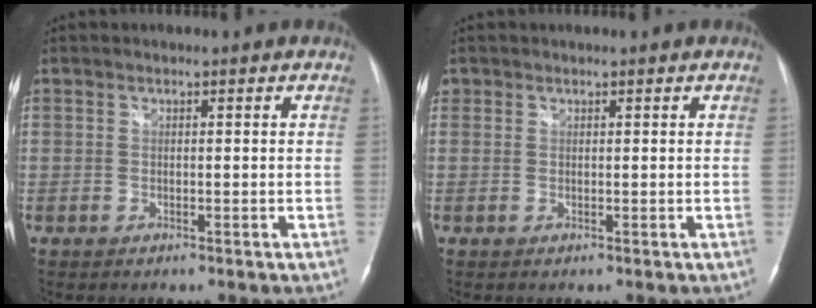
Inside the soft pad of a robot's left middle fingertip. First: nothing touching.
{"total": 0.6, "force": [0.3, 0.5, 0.0], "torque": [0.004, 0.003, 0.005]}